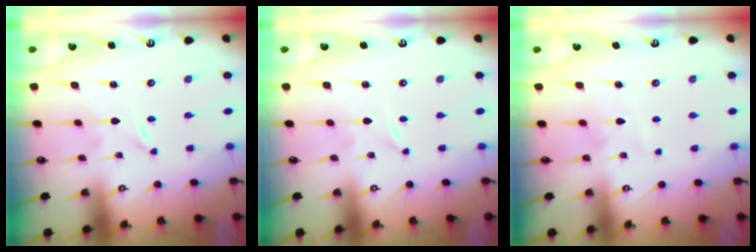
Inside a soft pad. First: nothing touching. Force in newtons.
{"total": 0.0}
{"total": 5.3, "press": 5.3, "slide": 0.4}